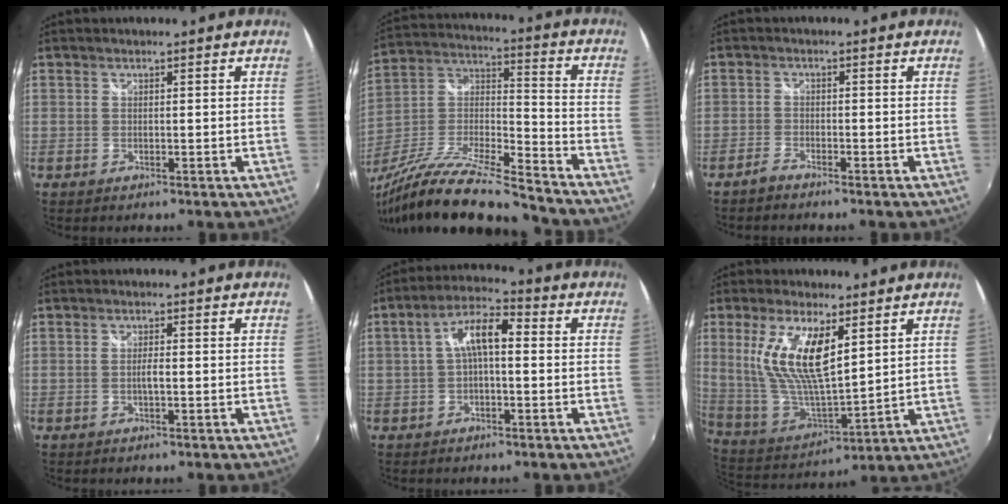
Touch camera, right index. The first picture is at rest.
{"total": 23.2, "force": [-19.1, 2.7, 12.9], "torque": [-0.236, -0.026, -0.333]}
{"total": 2.0, "force": [-1.9, 0.4, 0.5], "torque": [-0.022, -0.002, -0.041]}
{"total": 1.5, "force": [-0.4, 0.2, 1.4], "torque": [-0.028, -0.002, -0.008]}
{"total": 7.3, "force": [0.1, 2.7, 6.8], "torque": [-0.134, 0.024, 0.001]}
{"total": 15.6, "force": [6.0, 5.6, 13.3], "torque": [-0.263, -0.004, 0.129]}